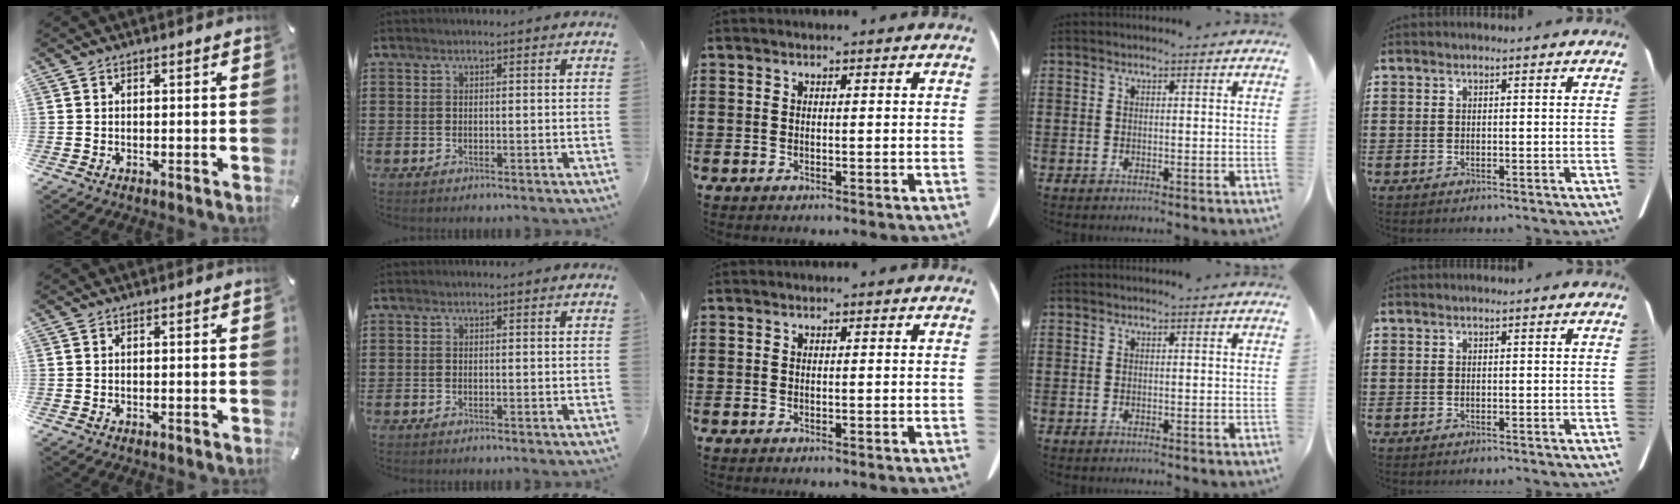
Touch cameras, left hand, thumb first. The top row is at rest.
{}